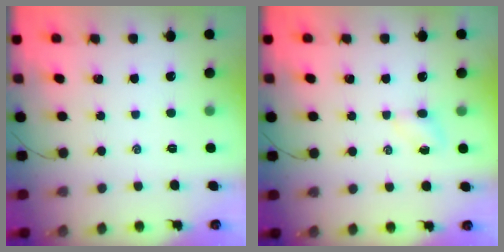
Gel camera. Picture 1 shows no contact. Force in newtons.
{"total": 2.8, "press": 2.6, "slide": 1.0}